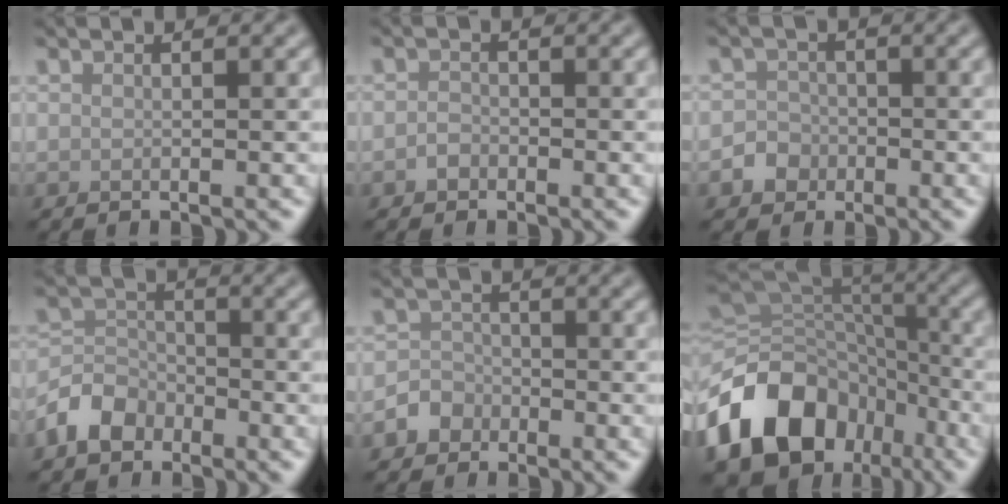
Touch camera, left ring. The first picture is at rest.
{"total": 1.1, "force": [-0.6, 0.8, 0.3], "torque": [-0.003, 0.004, -0.015]}
{"total": 2.7, "force": [-1.2, 2.4, 0.3], "torque": [0.021, 0.003, -0.029]}
{"total": 3.6, "force": [-2.3, 2.5, 1.1], "torque": [-0.022, 0.005, -0.057]}
{"total": 2.4, "force": [-1.5, 1.9, 0.2], "torque": [0.019, 0.010, -0.037]}
{"total": 14.3, "force": [-6.1, 10.5, 7.6], "torque": [-0.161, -0.004, -0.108]}